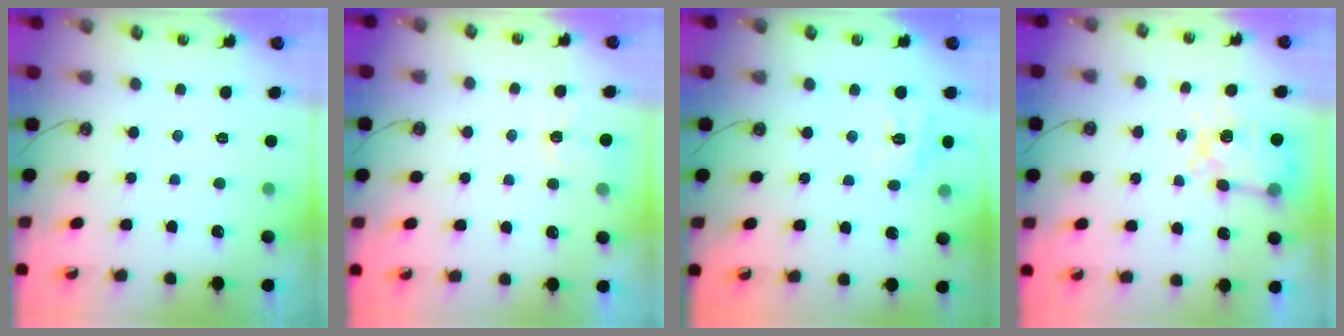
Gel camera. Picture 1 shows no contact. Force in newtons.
{"total": 3.4, "press": 3.3, "slide": 0.5}
{"total": 9.9, "press": 9.8, "slide": 0.9}
{"total": 7.2, "press": 7.1, "slide": 0.6}